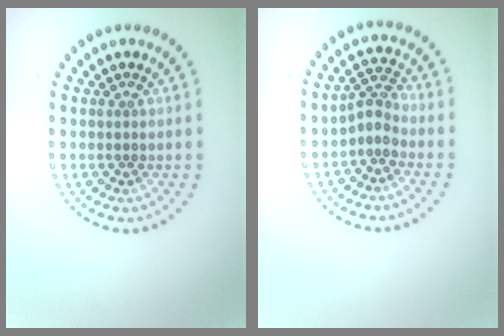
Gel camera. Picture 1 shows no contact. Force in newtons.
{"total": 2.3, "press": 1.6, "slide": 1.6}